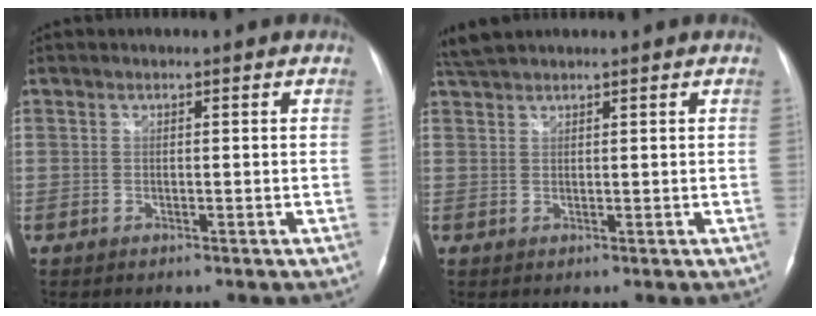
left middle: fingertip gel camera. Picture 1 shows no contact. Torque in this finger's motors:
{"motor_torque": [0.21, -0.13, -0.04, 0.01]}